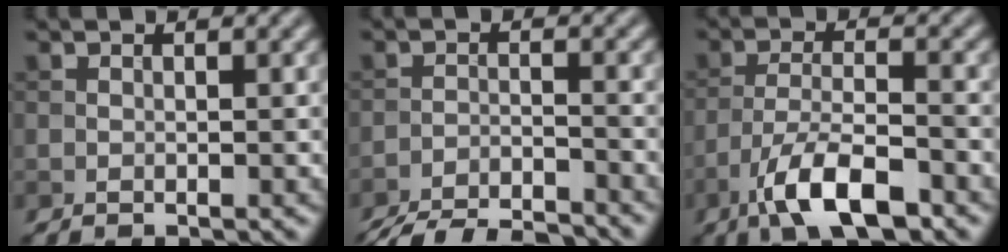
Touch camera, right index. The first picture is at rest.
{"total": 9.0, "force": [-8.4, 1.5, 2.7], "torque": [-0.047, -0.021, -0.135]}
{"total": 7.2, "force": [-4.5, 2.3, 5.2], "torque": [-0.095, 0.001, -0.083]}